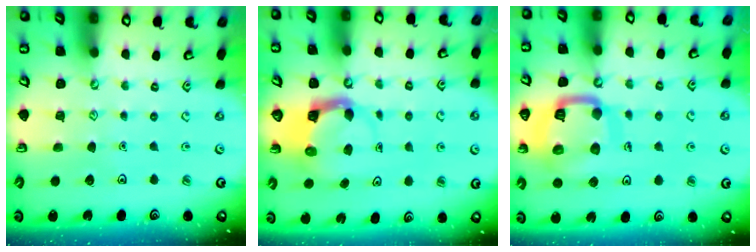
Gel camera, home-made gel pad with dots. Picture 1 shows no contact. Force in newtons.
{"total": 4.0, "press": 4.0, "slide": 0.3}
{"total": 15.4, "press": 15.3, "slide": 1.6}